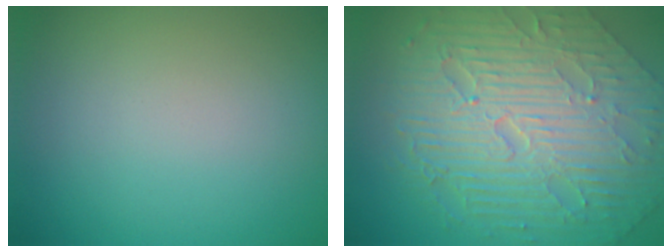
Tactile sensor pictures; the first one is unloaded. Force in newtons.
{"total": 10.8, "press": 7.2, "slide": 8.1}